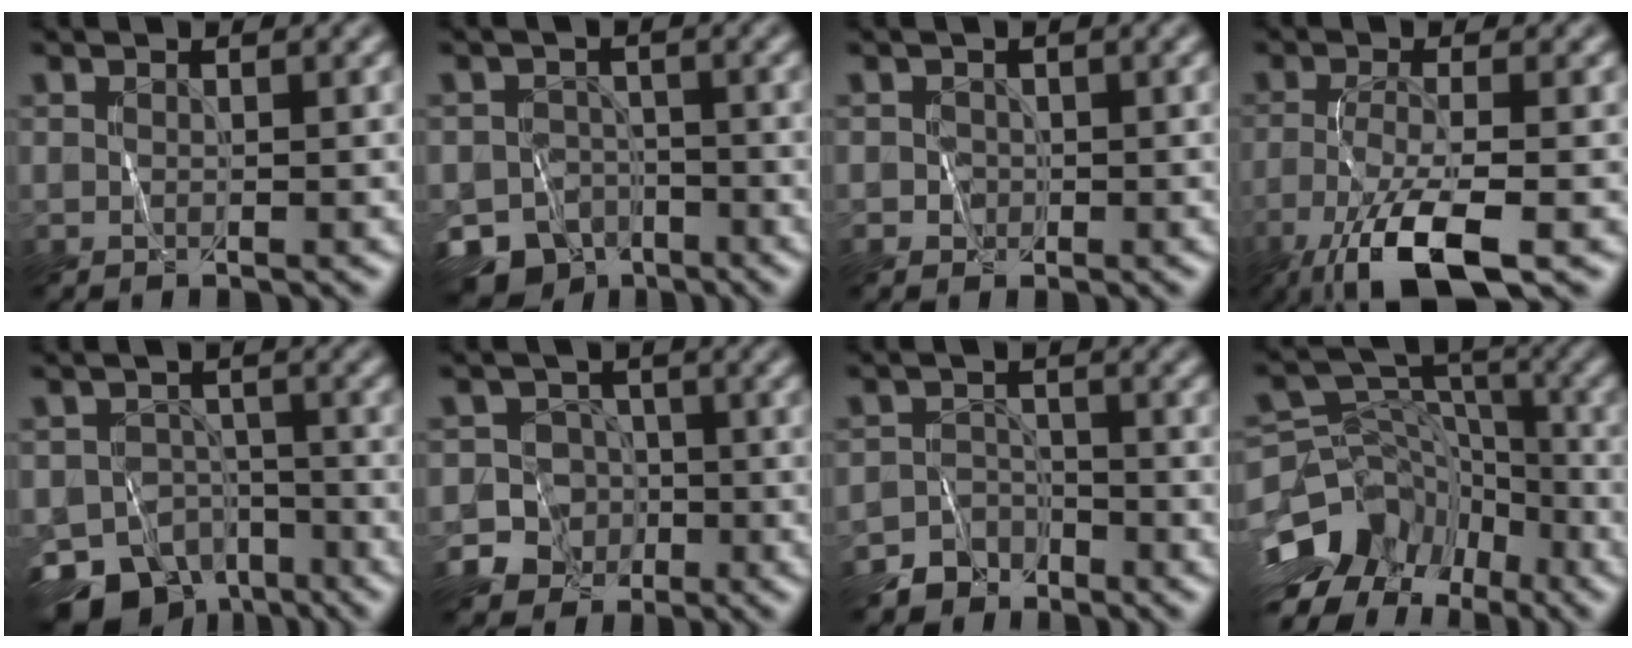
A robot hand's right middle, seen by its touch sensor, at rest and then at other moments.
{"total": 8.6, "force": [-6.3, 5.4, 2.4], "torque": [-0.031, -0.021, -0.099]}
{"total": 1.0, "force": [-0.1, 0.9, 0.1], "torque": [0.003, -0.003, -0.001]}
{"total": 7.7, "force": [-4.3, 1.8, 6.1], "torque": [-0.118, -0.008, -0.087]}
{"total": 10.5, "force": [-7.3, 6.4, 3.9], "torque": [-0.057, -0.020, -0.110]}
{"total": 8.5, "force": [-4.1, 7.4, 1.1], "torque": [0.001, -0.010, -0.090]}
{"total": 4.8, "force": [-3.9, 2.9, 0.0], "torque": [0.031, 0.001, -0.064]}
{"total": 10.1, "force": [-5.6, 7.3, 4.3], "torque": [-0.084, 0.017, -0.097]}